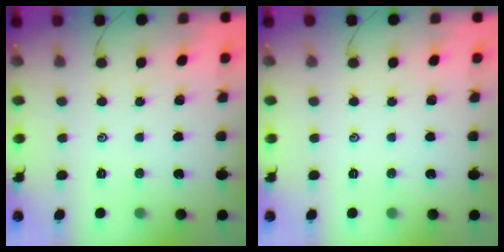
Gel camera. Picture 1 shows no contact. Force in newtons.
{"total": 0.0}